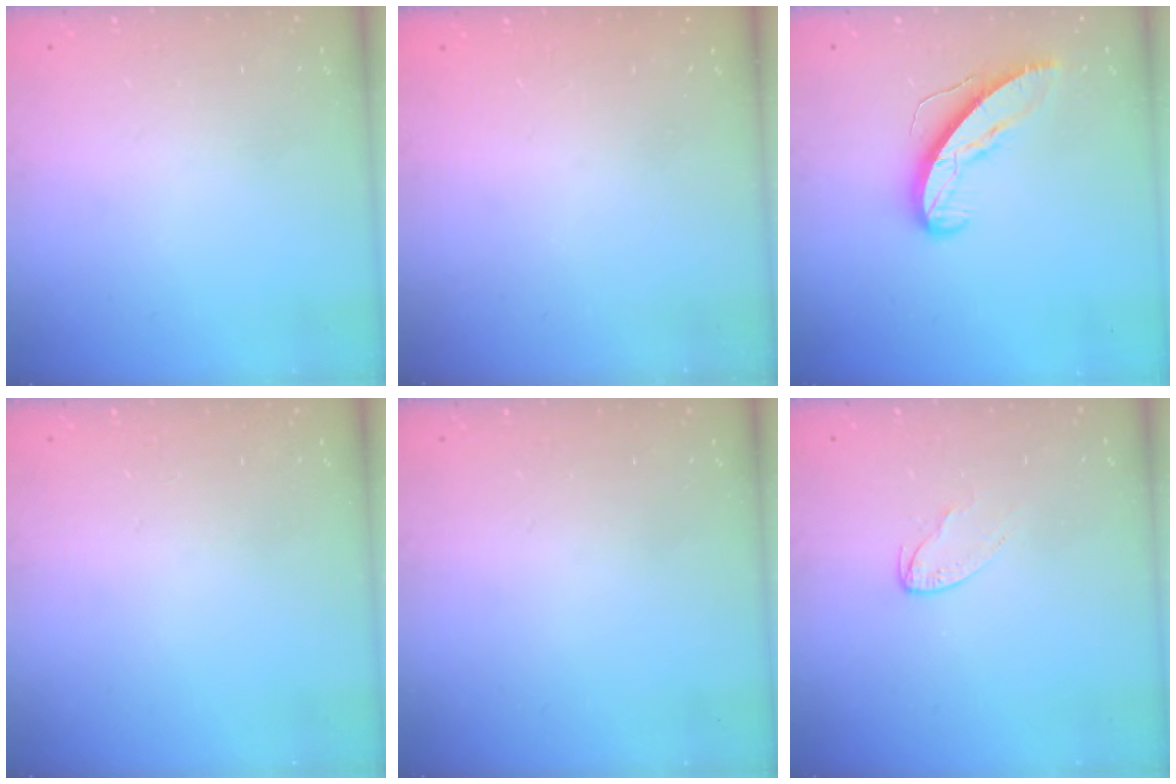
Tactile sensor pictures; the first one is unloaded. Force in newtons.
{"total": 0.0}
{"total": 9.1, "press": 9.0, "slide": 0.6}
{"total": 0.0}
{"total": 0.0}
{"total": 4.5, "press": 4.5, "slide": 0.4}